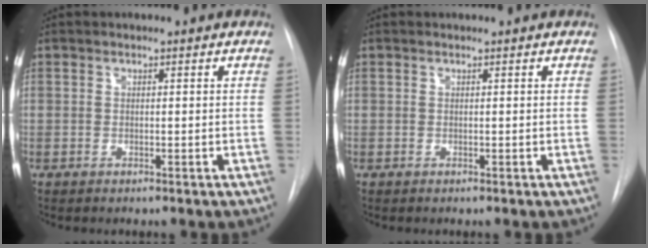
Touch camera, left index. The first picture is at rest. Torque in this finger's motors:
{"motor_torque": [0.00, 0.00, 0.00, 0.00]}